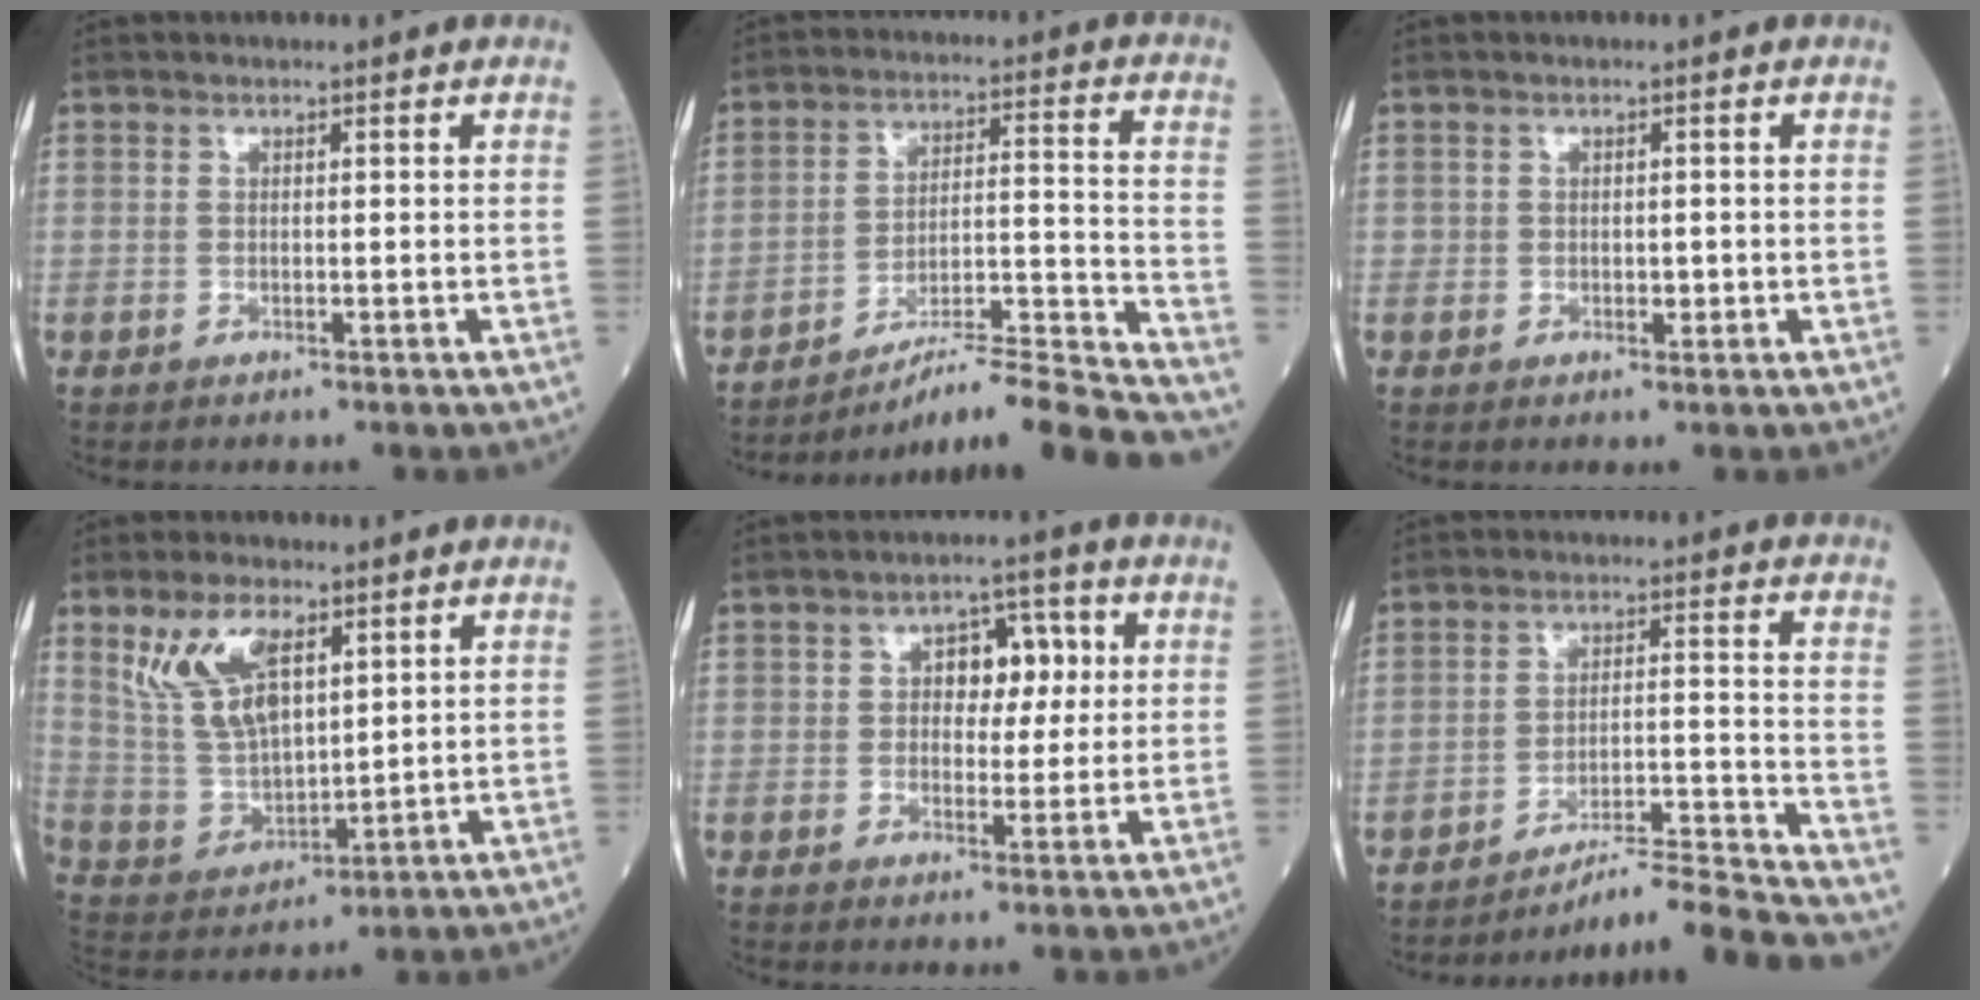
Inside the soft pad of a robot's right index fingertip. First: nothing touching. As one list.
[{"total": 17.7, "force": [-16.6, -1.7, 6.0], "torque": [-0.081, 0.017, -0.250]}, {"total": 1.2, "force": [-0.1, 0.9, 0.8], "torque": [-0.012, 0.001, 0.003]}, {"total": 11.0, "force": [5.6, 4.7, 8.3], "torque": [-0.182, 0.010, 0.124]}, {"total": 6.0, "force": [1.3, 3.5, 4.6], "torque": [-0.061, 0.020, 0.022]}, {"total": 13.1, "force": [-12.6, -2.7, 2.2], "torque": [-0.027, 0.016, -0.197]}]